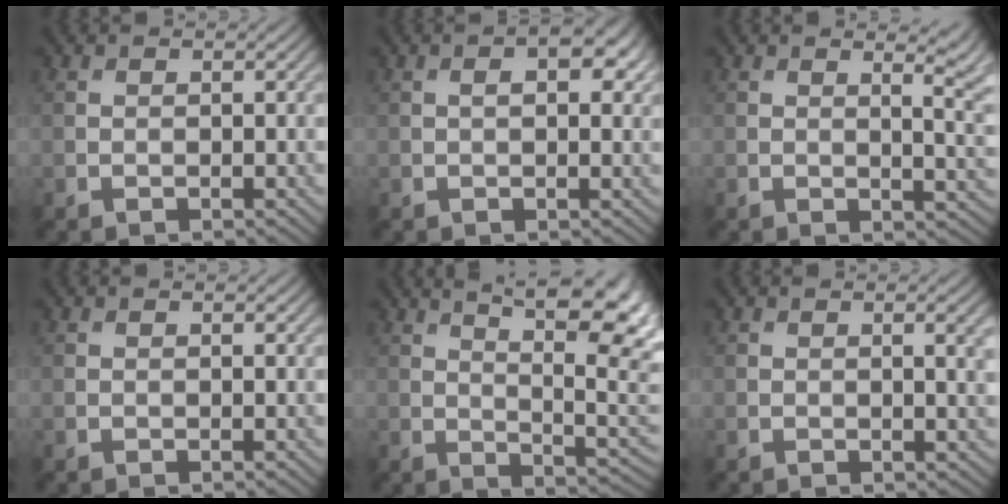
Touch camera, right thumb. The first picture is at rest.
{"total": 3.8, "force": [1.1, 1.8, 3.1], "torque": [-0.050, 0.002, 0.016]}
{"total": 6.0, "force": [2.5, 2.2, 5.0], "torque": [-0.049, 0.005, 0.032]}
{"total": 0.0}
{"total": 14.9, "force": [6.9, 4.8, 12.3], "torque": [-0.182, 0.029, 0.097]}
{"total": 2.2, "force": [0.6, 0.4, 2.1], "torque": [-0.032, 0.000, 0.009]}